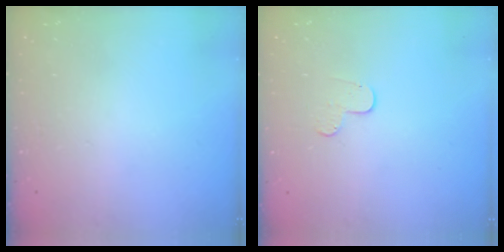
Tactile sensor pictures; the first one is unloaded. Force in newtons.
{"total": 4.5, "press": 4.5, "slide": 0.4}